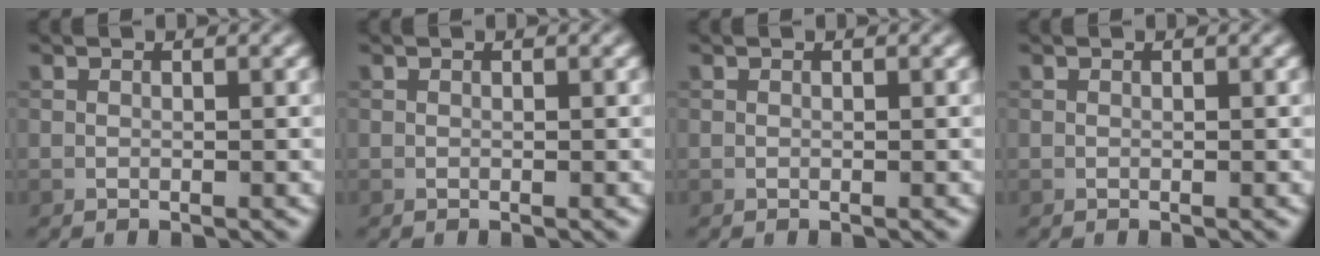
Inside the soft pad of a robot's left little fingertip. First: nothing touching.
{"total": 0.0}
{"total": 0.0}
{"total": 0.0}